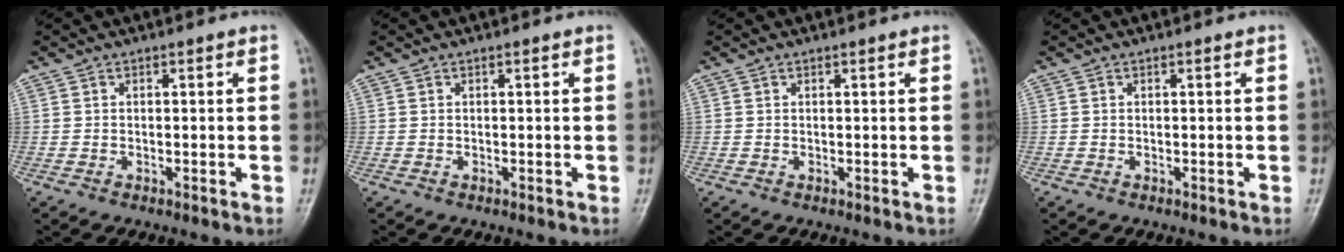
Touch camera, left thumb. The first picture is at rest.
{"total": 0.0}
{"total": 0.0}
{"total": 0.0}